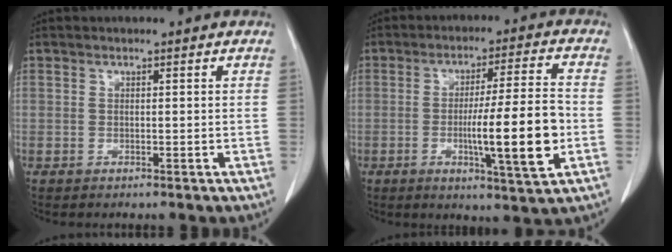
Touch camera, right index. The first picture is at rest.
{"total": 12.6, "force": [-2.6, 0.2, 12.3], "torque": [-0.190, -0.008, -0.041]}